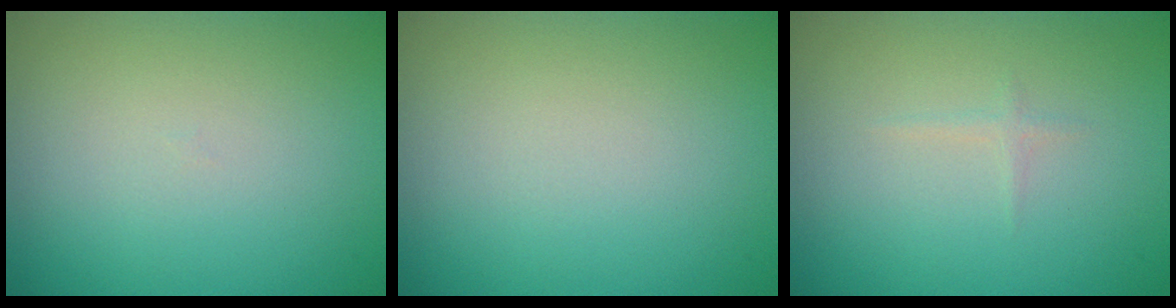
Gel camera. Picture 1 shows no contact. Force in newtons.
{"total": 0.0}
{"total": 0.5, "press": 0.5, "slide": 0.0}